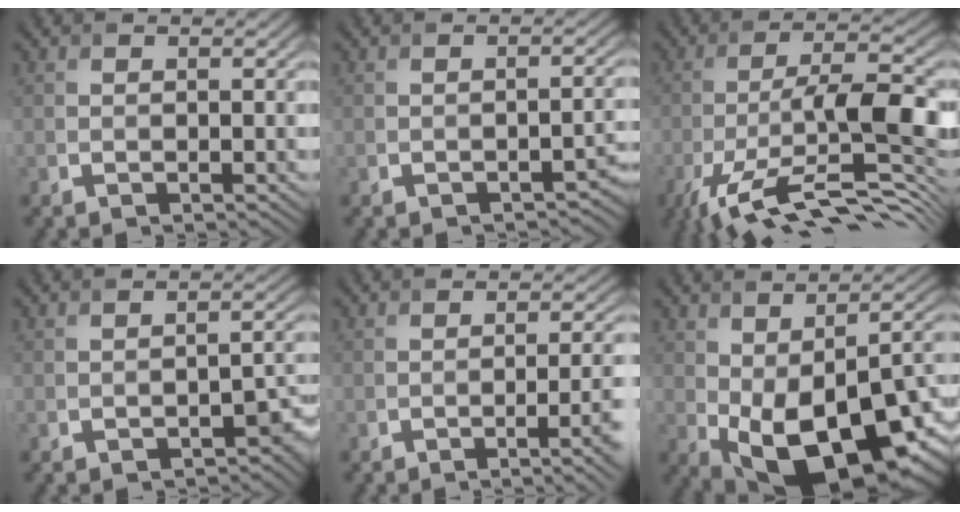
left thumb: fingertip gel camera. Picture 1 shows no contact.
{"total": 2.2, "force": [-1.6, 0.7, 1.3], "torque": [-0.016, 0.000, -0.016]}
{"total": 14.3, "force": [-6.6, 4.3, 12.0], "torque": [-0.215, -0.012, -0.117]}
{"total": 4.1, "force": [-2.5, 1.8, 2.7], "torque": [-0.027, -0.005, -0.031]}
{"total": 5.1, "force": [-1.8, 1.4, 4.6], "torque": [-0.057, 0.000, -0.025]}
{"total": 18.1, "force": [-4.9, 9.6, 14.6], "torque": [-0.211, -0.032, -0.054]}